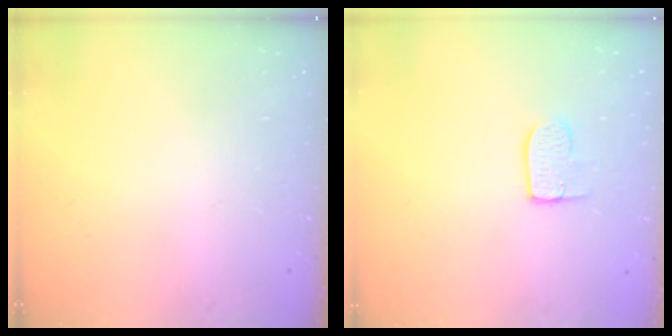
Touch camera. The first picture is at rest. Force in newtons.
{"total": 6.9, "press": 6.9, "slide": 0.2}